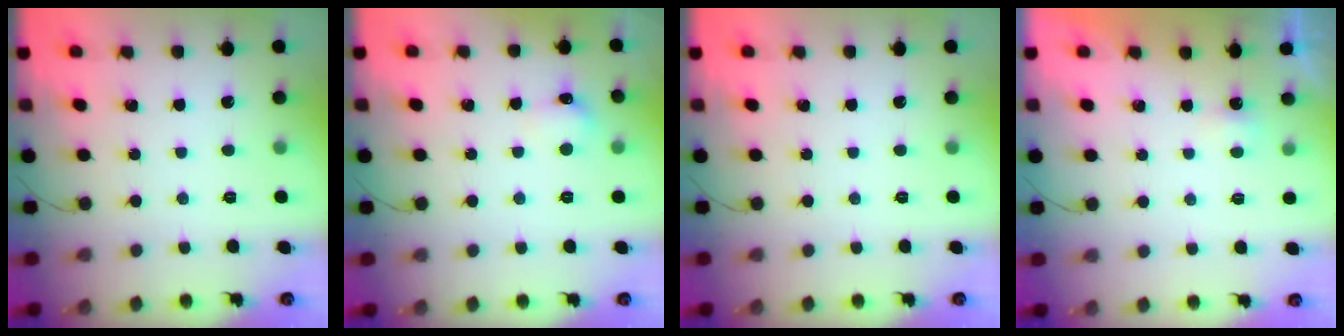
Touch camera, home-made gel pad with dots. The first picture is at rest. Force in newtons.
{"total": 7.0, "press": 6.8, "slide": 1.6}
{"total": 0.0}
{"total": 1.6, "press": 1.5, "slide": 0.6}